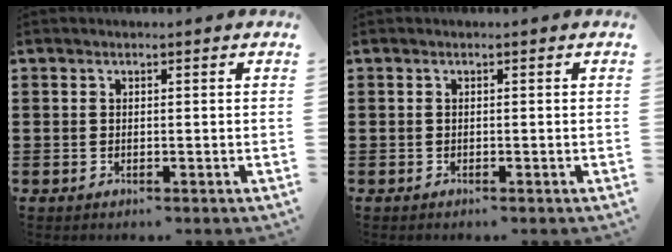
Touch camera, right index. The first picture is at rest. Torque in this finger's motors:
{"motor_torque": [-0.18, -0.25, -0.09, -0.05]}